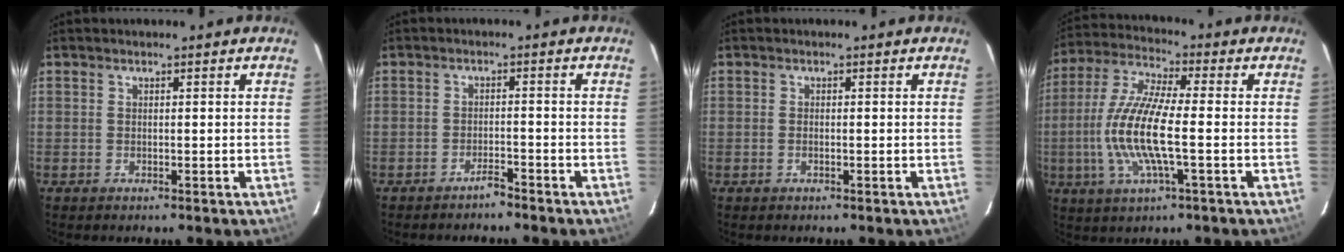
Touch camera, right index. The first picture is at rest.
{"total": 2.0, "force": [-2.0, 0.1, 0.5], "torque": [-0.014, 0.002, -0.030]}
{"total": 0.8, "force": [-0.2, 0.3, 0.7], "torque": [-0.016, 0.001, -0.005]}
{"total": 14.0, "force": [-2.2, 2.7, 13.6], "torque": [-0.280, -0.002, -0.047]}